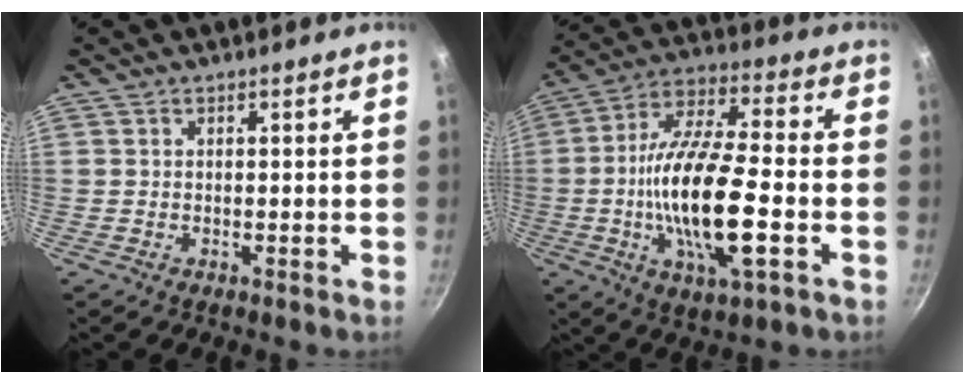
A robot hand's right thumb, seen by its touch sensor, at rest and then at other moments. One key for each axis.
{"total": 19.5, "fx": -4.1, "fy": 6.3, "fz": 18.0, "tx": -0.337, "ty": 0.021, "tz": -0.086}